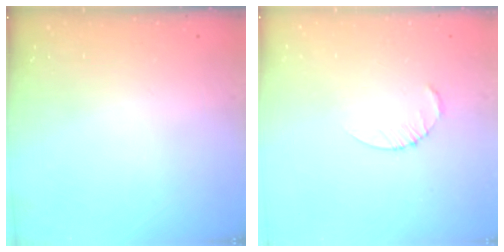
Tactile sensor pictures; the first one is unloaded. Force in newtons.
{"total": 2.5, "press": 2.5, "slide": 0.3}